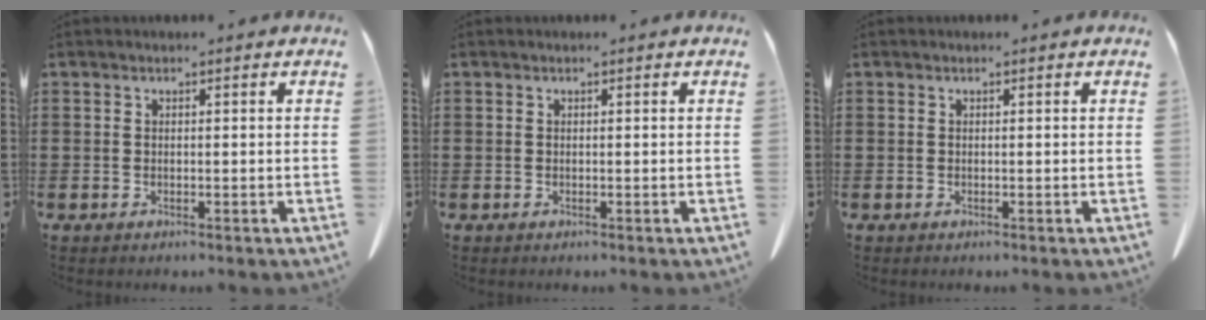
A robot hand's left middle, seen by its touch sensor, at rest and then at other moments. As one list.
[{"total": 0.0}, {"total": 0.0}]